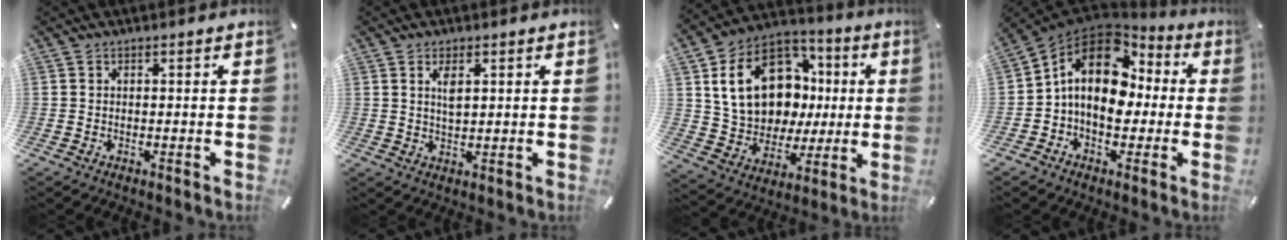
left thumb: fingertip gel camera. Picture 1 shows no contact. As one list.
[{"total": 3.4, "force": [1.3, 1.5, 2.7], "torque": [-0.052, 0.000, 0.020]}, {"total": 20.3, "force": [4.0, 15.9, 12.1], "torque": [-0.213, -0.002, 0.081]}, {"total": 14.3, "force": [1.3, 10.8, 9.3], "torque": [-0.173, 0.004, 0.024]}]